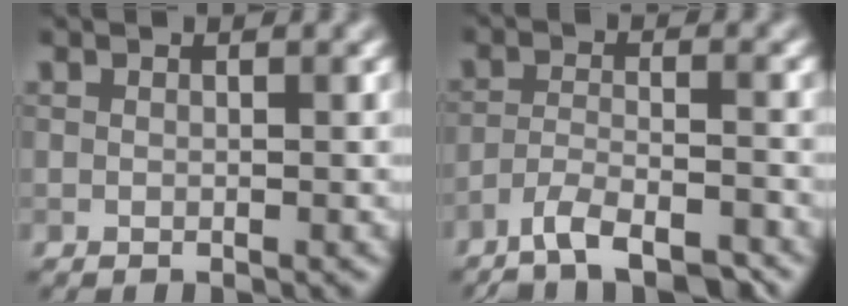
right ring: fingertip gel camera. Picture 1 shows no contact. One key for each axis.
{"total": 5.9, "fx": -4.8, "fy": 1.4, "fz": 3.1, "tx": -0.055, "ty": -0.004, "tz": -0.084}